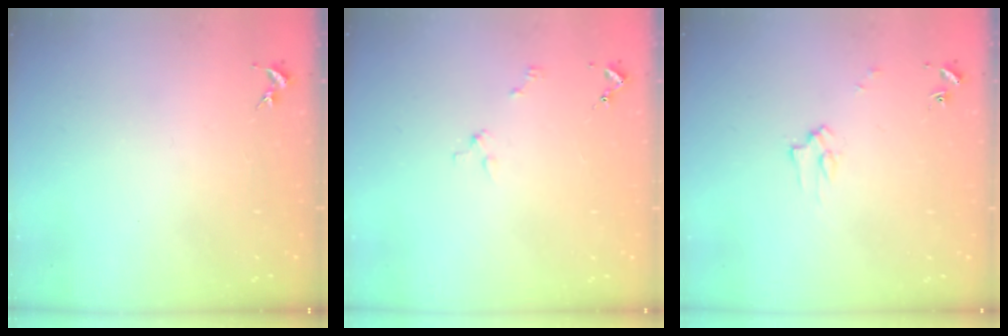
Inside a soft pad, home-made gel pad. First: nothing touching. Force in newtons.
{"total": 2.0, "press": 2.0, "slide": 0.2}
{"total": 2.2, "press": 2.2, "slide": 0.2}